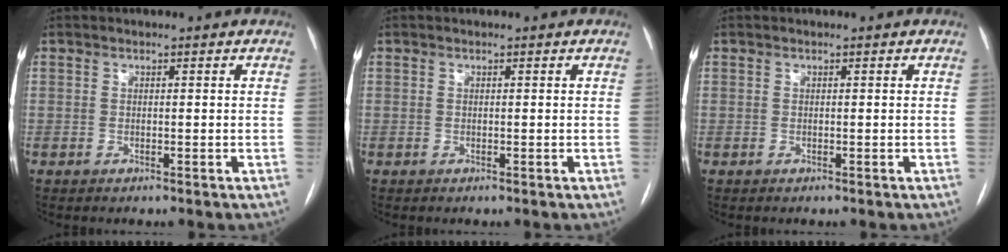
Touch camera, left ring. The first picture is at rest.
{"total": 0.0}
{"total": 0.0}